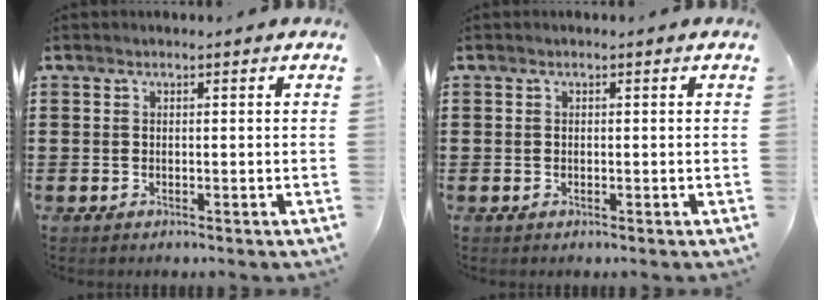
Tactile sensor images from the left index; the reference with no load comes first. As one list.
[{"total": 0.0}]